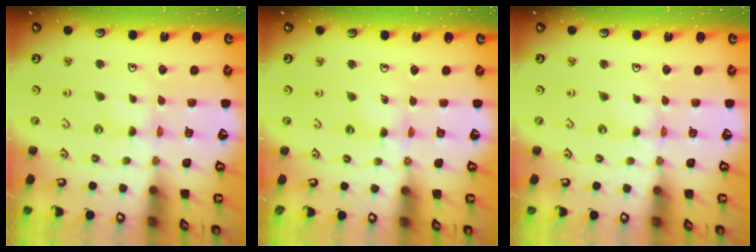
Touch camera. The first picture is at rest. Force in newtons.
{"total": 2.0, "press": 1.9, "slide": 0.3}
{"total": 0.0}